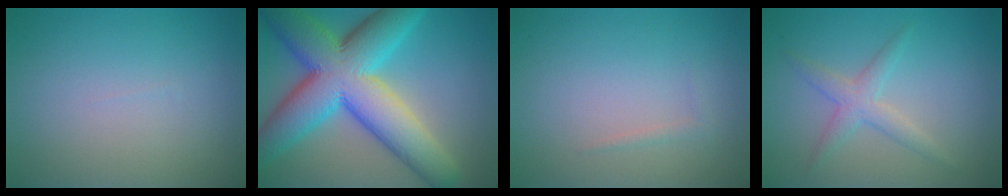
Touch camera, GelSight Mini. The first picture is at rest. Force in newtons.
{"total": 13.3, "press": 13.3, "slide": 0.5}
{"total": 0.6, "press": 0.6, "slide": 0.0}
{"total": 2.4, "press": 2.4, "slide": 0.0}